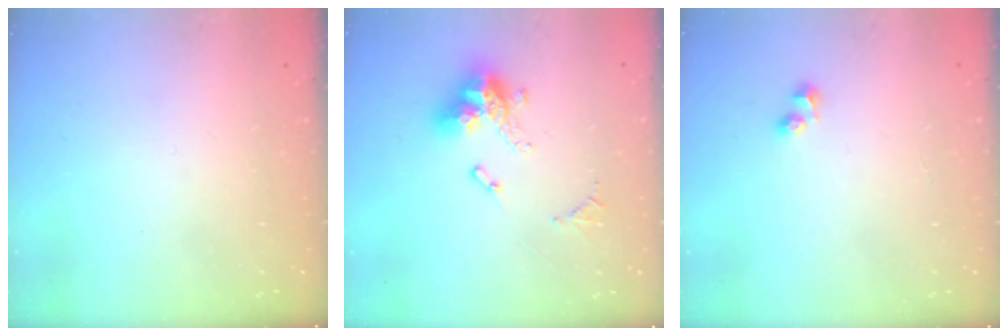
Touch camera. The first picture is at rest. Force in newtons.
{"total": 13.9, "press": 13.9, "slide": 1.2}
{"total": 3.7, "press": 3.6, "slide": 1.1}